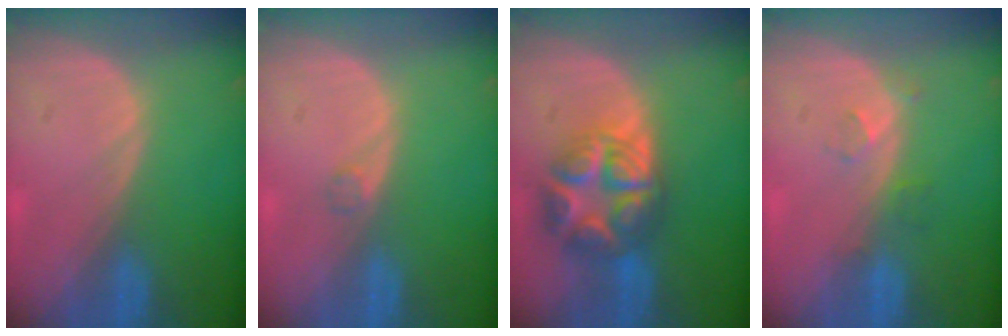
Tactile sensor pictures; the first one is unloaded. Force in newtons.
{"total": 0.9, "press": 0.9, "slide": 0.1}
{"total": 9.0, "press": 9.0, "slide": 0.5}
{"total": 2.7, "press": 2.3, "slide": 1.5}